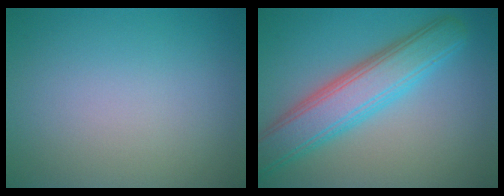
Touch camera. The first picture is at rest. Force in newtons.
{"total": 6.4, "press": 6.4, "slide": 0.4}